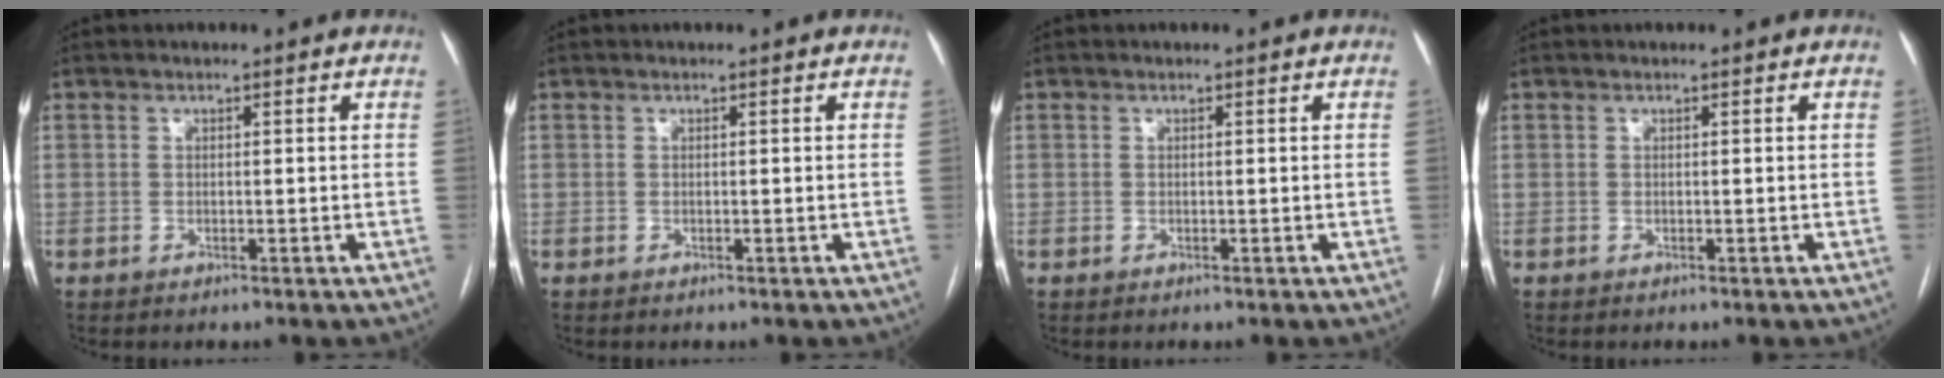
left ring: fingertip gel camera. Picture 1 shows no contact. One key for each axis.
{"total": 0.0}
{"total": 0.0}
{"total": 0.0}